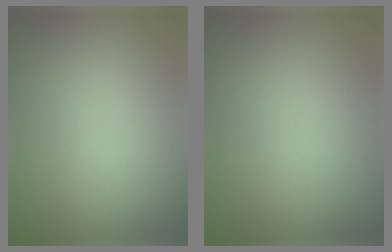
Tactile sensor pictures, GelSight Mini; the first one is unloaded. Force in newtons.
{"total": 0.0}